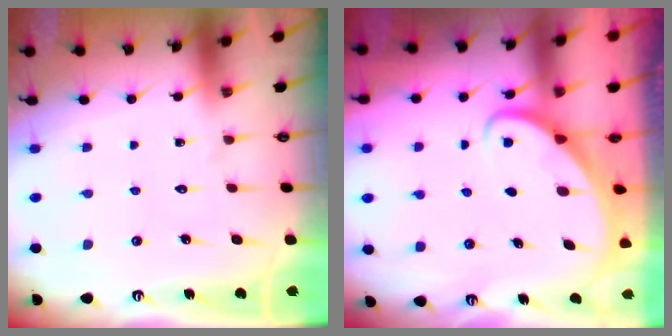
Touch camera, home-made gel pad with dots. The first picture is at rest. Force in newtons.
{"total": 2.3, "press": 2.3, "slide": 0.2}